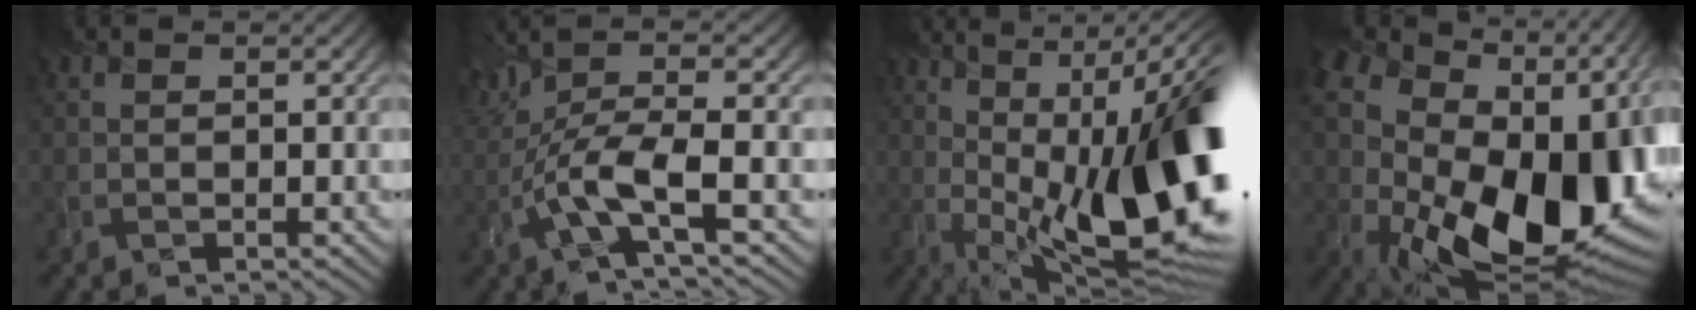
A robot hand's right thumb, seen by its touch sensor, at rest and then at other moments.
{"total": 7.1, "force": [-1.7, 1.5, 6.8], "torque": [-0.135, 0.012, -0.044]}
{"total": 20.7, "force": [-0.3, 8.9, 18.7], "torque": [-0.238, -0.001, 0.006]}
{"total": 20.8, "force": [-0.4, 13.9, 15.4], "torque": [-0.275, -0.053, 0.041]}